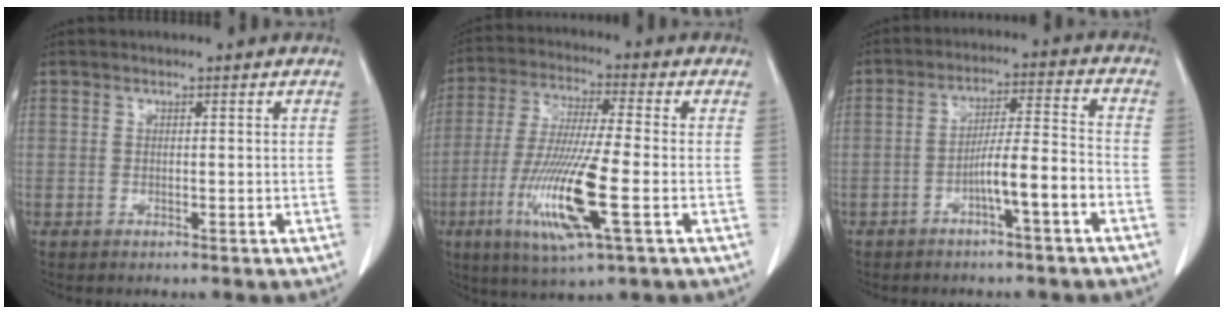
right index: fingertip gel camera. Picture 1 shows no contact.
{"total": 14.6, "force": [-4.5, 0.9, 13.8], "torque": [-0.283, -0.025, -0.085]}
{"total": 7.6, "force": [-3.5, 0.0, 6.8], "torque": [-0.116, 0.019, -0.056]}